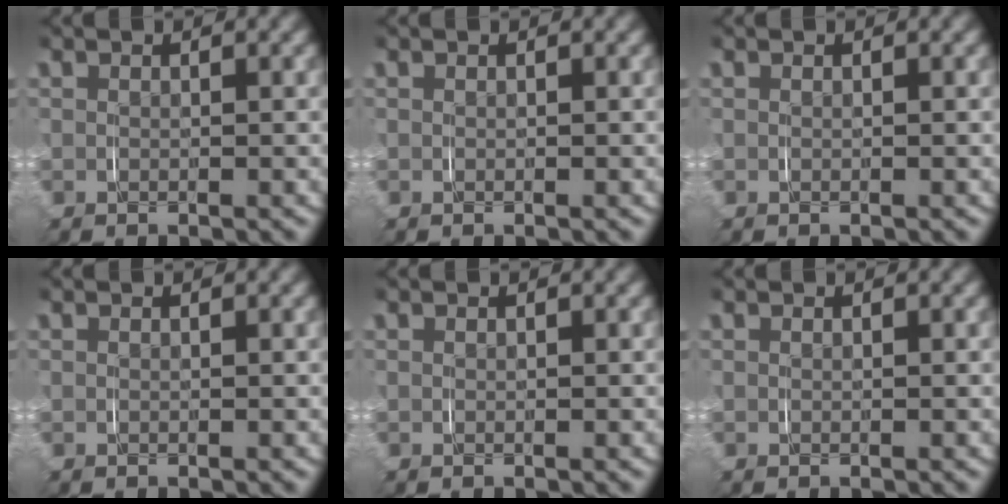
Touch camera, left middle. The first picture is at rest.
{"total": 0.0}
{"total": 0.0}
{"total": 0.0}
{"total": 0.0}
{"total": 0.0}